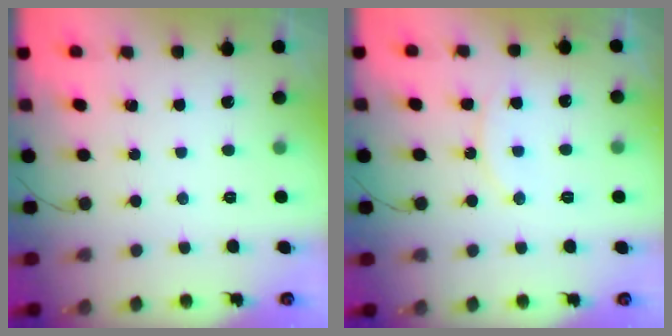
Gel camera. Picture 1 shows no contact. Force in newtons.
{"total": 8.0, "press": 8.0, "slide": 0.5}